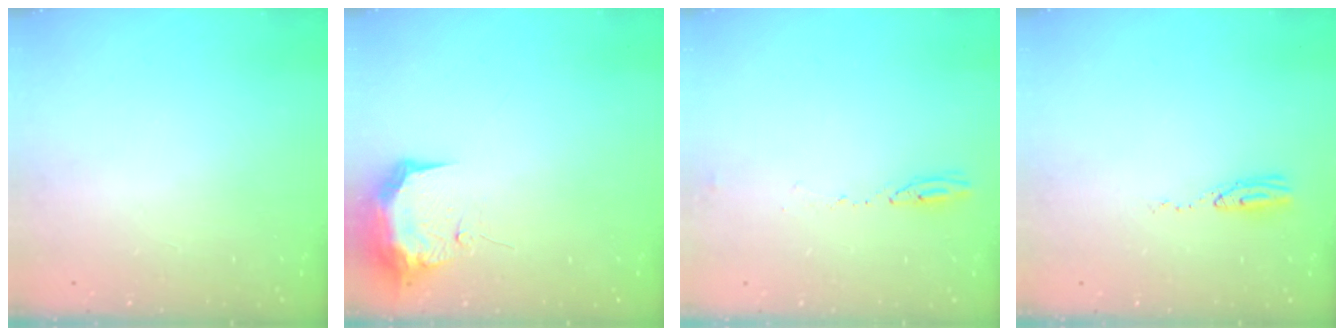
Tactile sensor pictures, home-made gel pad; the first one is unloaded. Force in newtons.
{"total": 10.1, "press": 10.1, "slide": 0.3}
{"total": 3.7, "press": 3.6, "slide": 1.1}
{"total": 5.0, "press": 4.7, "slide": 1.5}